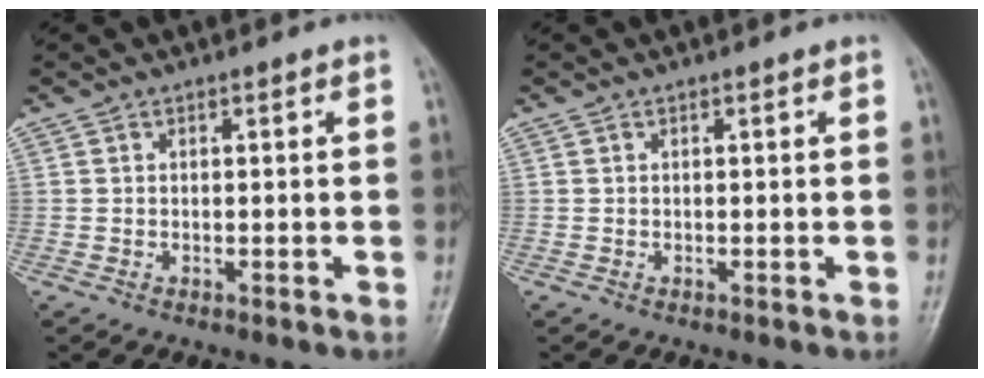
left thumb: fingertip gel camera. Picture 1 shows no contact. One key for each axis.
{"total": 0.0}